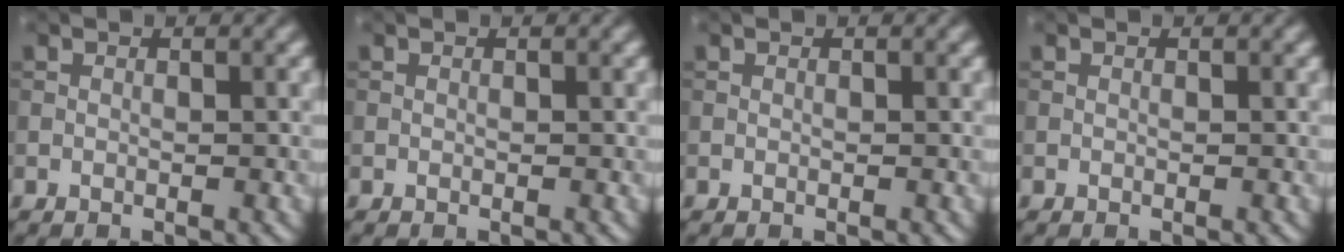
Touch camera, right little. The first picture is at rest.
{"total": 0.0}
{"total": 0.0}
{"total": 0.0}